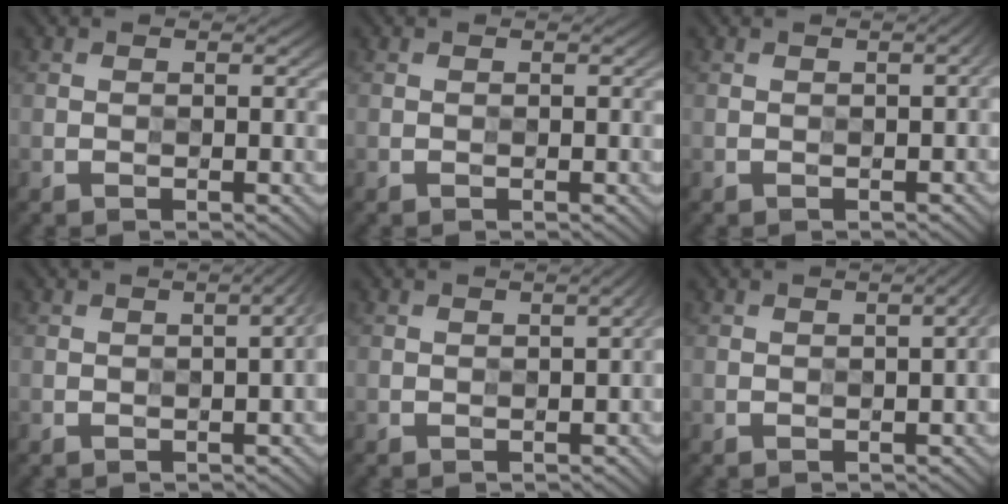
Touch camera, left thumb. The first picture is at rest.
{"total": 0.0}
{"total": 1.3, "force": [-0.4, 0.3, 1.2], "torque": [-0.014, 0.005, -0.004]}
{"total": 3.1, "force": [-0.2, 0.9, 3.0], "torque": [-0.026, 0.011, -0.001]}
{"total": 1.8, "force": [-0.5, 0.5, 1.6], "torque": [-0.017, 0.005, -0.005]}
{"total": 2.5, "force": [-0.2, 0.7, 2.3], "torque": [-0.020, 0.010, -0.002]}